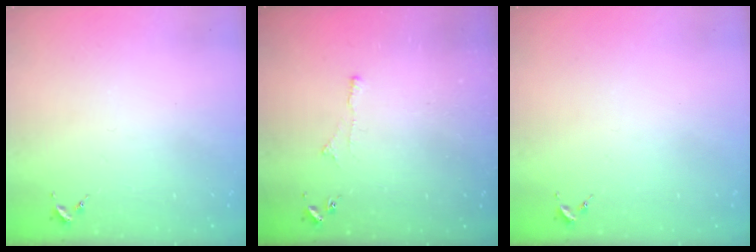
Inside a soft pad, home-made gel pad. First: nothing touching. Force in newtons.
{"total": 2.8, "press": 2.7, "slide": 0.5}
{"total": 0.0}